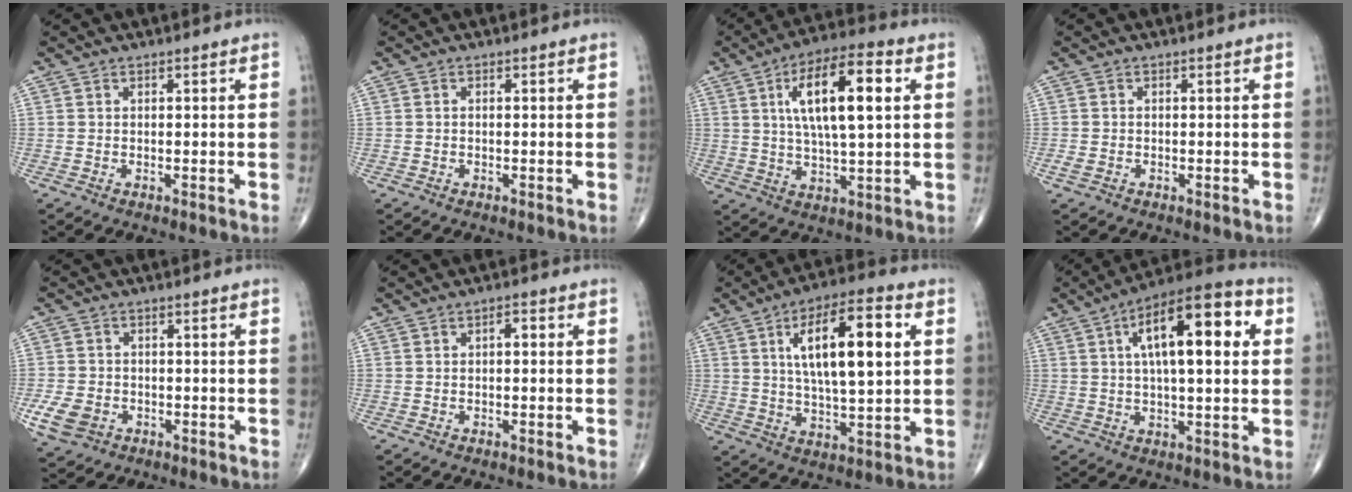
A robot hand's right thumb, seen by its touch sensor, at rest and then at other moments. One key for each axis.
{"total": 0.0}
{"total": 15.3, "fx": 4.1, "fy": 4.9, "fz": 13.9, "tx": -0.234, "ty": 0.004, "tz": 0.064}
{"total": 1.2, "fx": -0.5, "fy": 0.8, "fz": 0.8, "tx": -0.021, "ty": -0.002, "tz": -0.009}
{"total": 6.2, "fx": -2.3, "fy": 4.8, "fz": 3.2, "tx": -0.065, "ty": 0.006, "tz": -0.036}
{"total": 1.6, "fx": 0.2, "fy": 0.8, "fz": 1.4, "tx": -0.016, "ty": 0.004, "tz": -0.003}
{"total": 16.7, "fx": 4.3, "fy": 5.5, "fz": 15.1, "tx": -0.241, "ty": 0.003, "tz": 0.069}
{"total": 18.2, "fx": 4.8, "fy": 6.6, "fz": 16.3, "tx": -0.233, "ty": 0.017, "tz": 0.064}